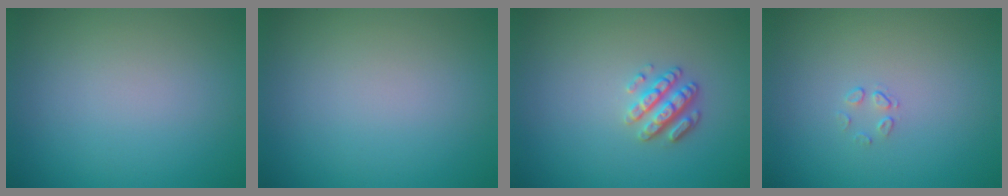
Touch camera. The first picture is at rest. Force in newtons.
{"total": 0.0}
{"total": 2.8, "press": 2.5, "slide": 1.0}
{"total": 0.7, "press": 0.4, "slide": 0.6}